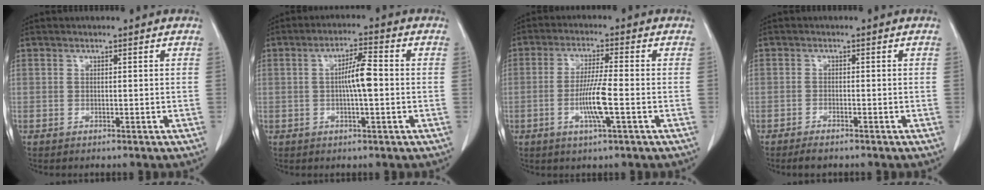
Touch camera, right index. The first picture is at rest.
{"total": 5.3, "force": [-0.3, 0.6, 5.2], "torque": [-0.094, 0.010, -0.008]}
{"total": 6.7, "force": [-2.0, -0.1, 6.4], "torque": [-0.123, -0.006, -0.038]}
{"total": 2.2, "force": [-1.8, 0.5, 1.1], "torque": [-0.024, -0.004, -0.027]}